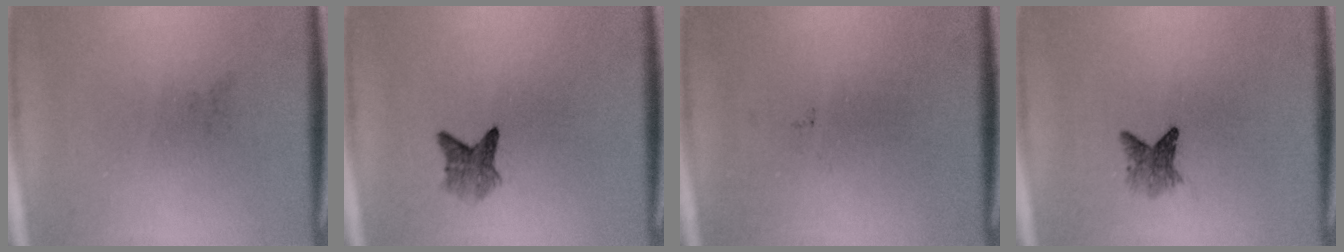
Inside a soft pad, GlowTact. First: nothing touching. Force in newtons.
{"total": 2.7}
{"total": 0.0}
{"total": 2.5}